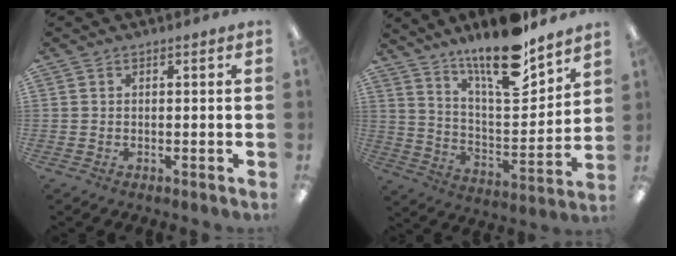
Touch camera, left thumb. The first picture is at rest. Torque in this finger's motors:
{"motor_torque": [2.53, 1.37, 1.42, -1.35, 0.09]}